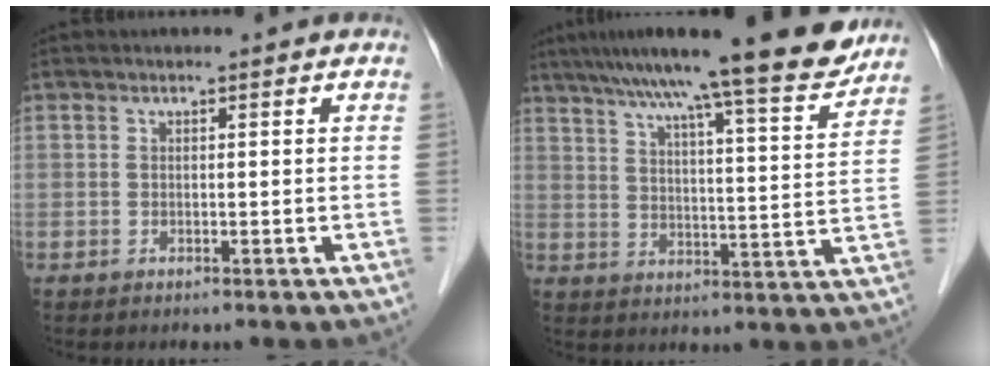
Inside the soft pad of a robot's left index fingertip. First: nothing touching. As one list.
[{"total": 19.8, "force": [16.5, 0.7, 10.9], "torque": [-0.167, 0.005, 0.230]}]